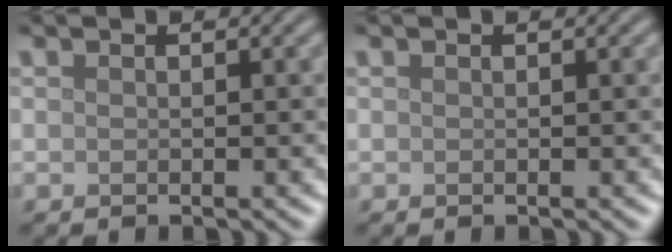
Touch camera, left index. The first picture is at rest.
{"total": 0.0}